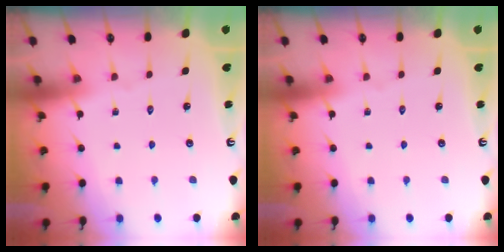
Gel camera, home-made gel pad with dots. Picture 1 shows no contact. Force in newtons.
{"total": 0.0}